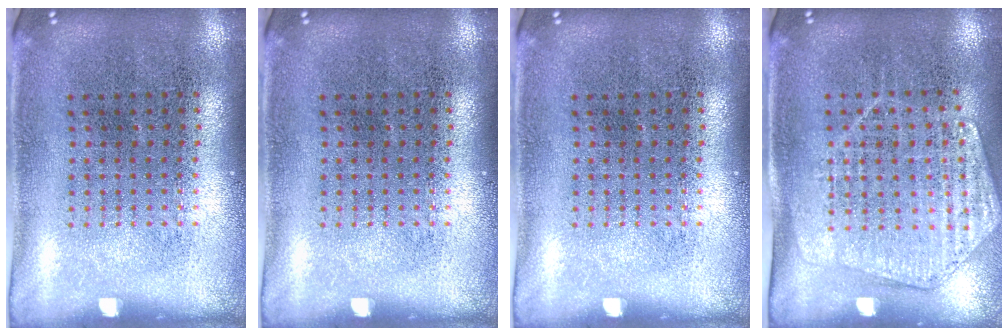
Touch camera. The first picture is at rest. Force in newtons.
{"total": 0.0}
{"total": 0.0}
{"total": 1.5, "press": 1.4, "slide": 0.3}